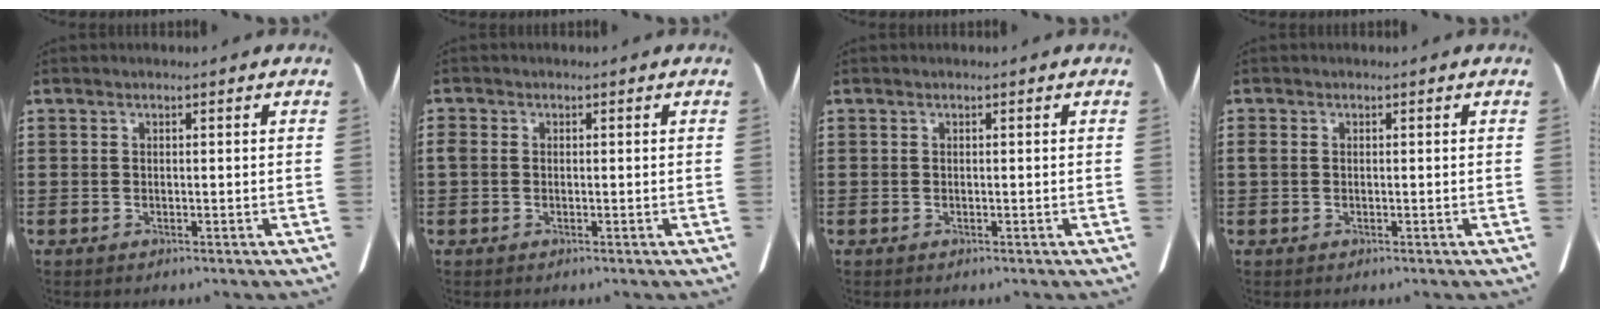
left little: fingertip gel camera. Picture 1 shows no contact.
{"total": 1.3, "force": [-0.1, 1.0, 0.9], "torque": [-0.027, 0.002, -0.005]}
{"total": 0.0}
{"total": 1.0, "force": [0.0, 0.7, 0.7], "torque": [-0.023, 0.002, -0.004]}